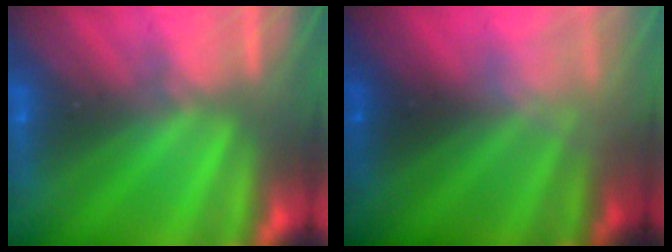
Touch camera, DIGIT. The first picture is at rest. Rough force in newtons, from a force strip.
{"total": 2.3}